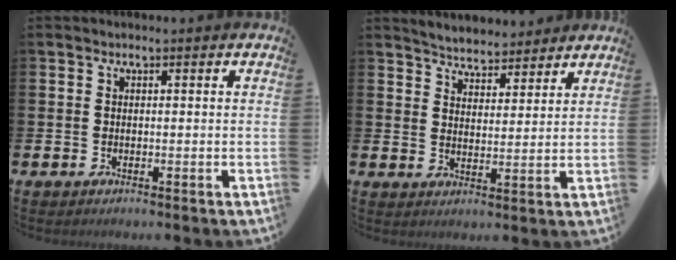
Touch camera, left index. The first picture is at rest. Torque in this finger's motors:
{"motor_torque": [0.03, -0.19, 0.35, 0.10]}